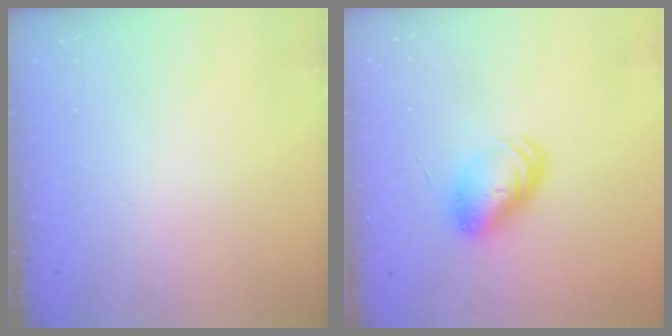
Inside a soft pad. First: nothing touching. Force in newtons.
{"total": 9.6, "press": 9.6, "slide": 0.6}